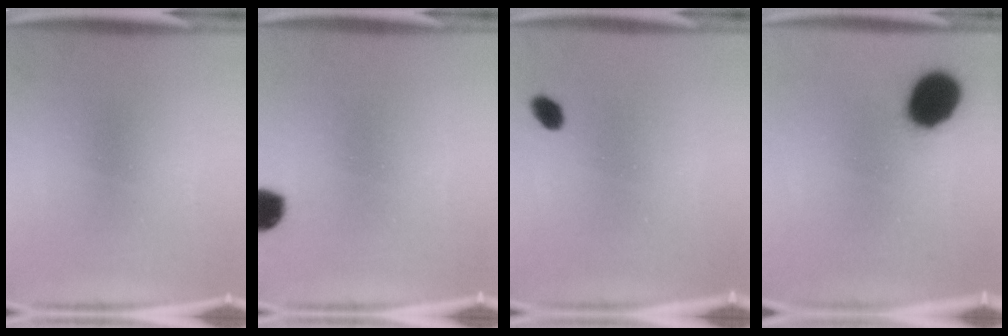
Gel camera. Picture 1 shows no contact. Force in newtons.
{"total": 5.8}
{"total": 2.4}
{"total": 13.0}